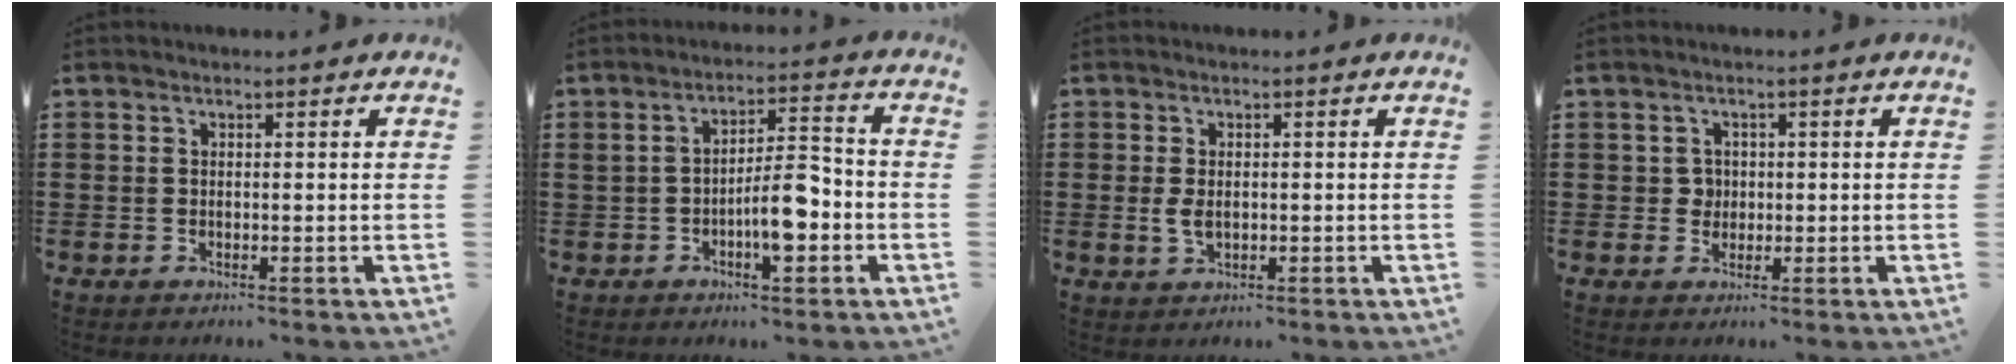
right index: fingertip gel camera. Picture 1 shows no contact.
{"total": 7.6, "force": [-2.4, 2.9, 6.6], "torque": [-0.109, 0.007, -0.046]}
{"total": 2.5, "force": [-0.2, 1.4, 2.1], "torque": [-0.049, -0.001, -0.006]}
{"total": 2.1, "force": [0.1, 1.9, 0.8], "torque": [-0.023, 0.008, 0.000]}